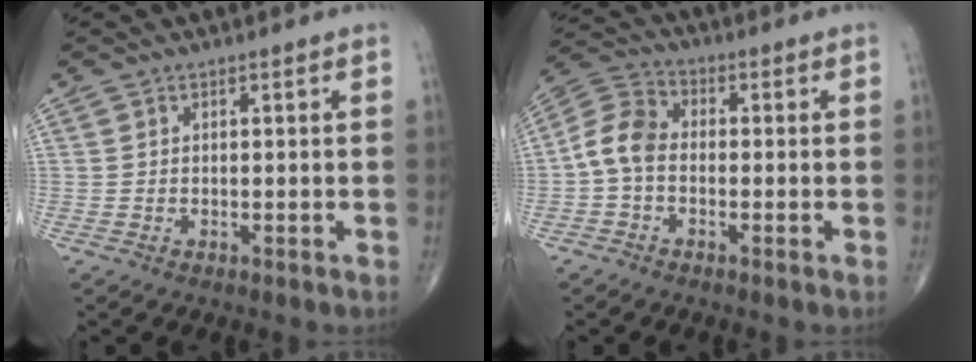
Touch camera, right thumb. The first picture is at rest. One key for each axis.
{"total": 7.2, "fx": -1.2, "fy": 5.0, "fz": 5.0, "tx": -0.090, "ty": 0.024, "tz": -0.040}